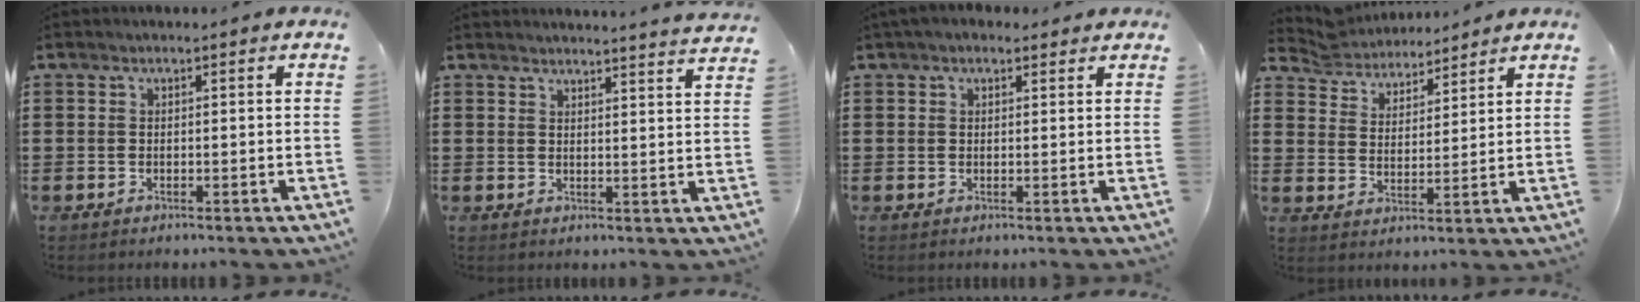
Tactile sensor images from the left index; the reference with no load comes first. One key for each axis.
{"total": 3.2, "fx": 3.1, "fy": -0.8, "fz": 0.1, "tx": -0.012, "ty": -0.017, "tz": 0.057}
{"total": 2.0, "fx": 1.4, "fy": 1.2, "fz": 0.9, "tx": -0.021, "ty": 0.009, "tz": 0.026}
{"total": 5.5, "fx": 5.3, "fy": 1.5, "fz": -0.2, "tx": -0.026, "ty": -0.027, "tz": 0.094}